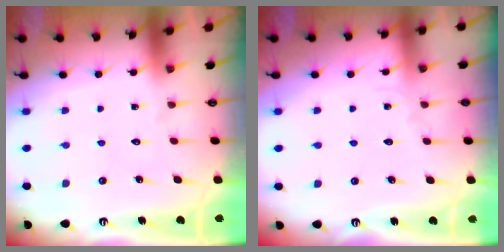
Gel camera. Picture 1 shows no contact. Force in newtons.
{"total": 2.6, "press": 2.6, "slide": 0.2}